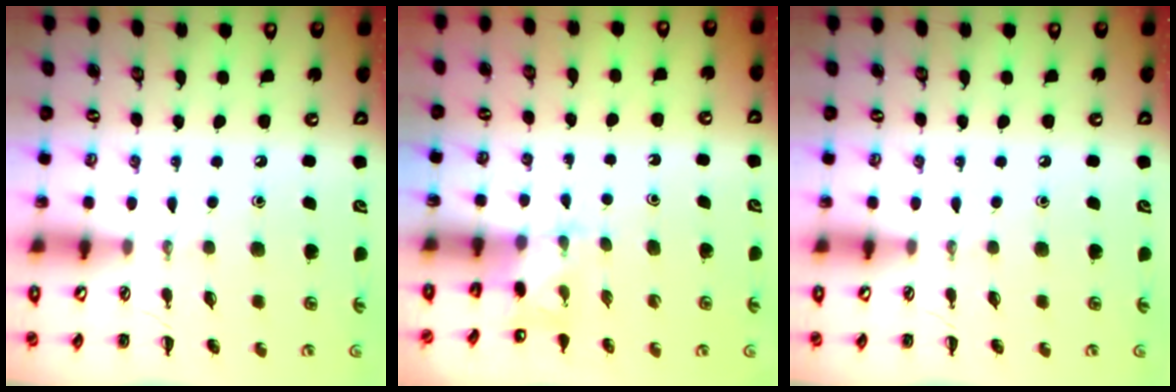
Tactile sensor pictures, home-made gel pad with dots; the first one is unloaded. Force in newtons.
{"total": 2.2, "press": 2.1, "slide": 0.7}
{"total": 0.0}